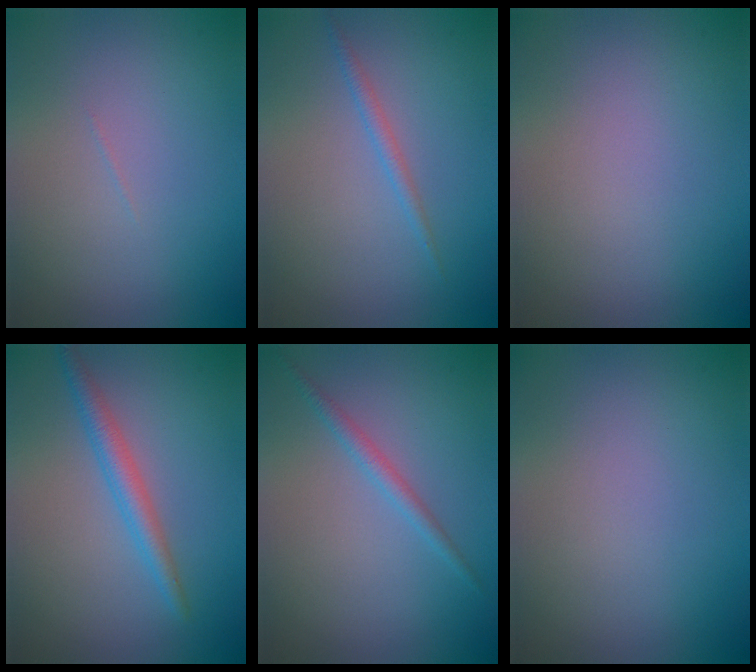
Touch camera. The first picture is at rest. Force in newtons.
{"total": 1.1, "press": 1.1, "slide": 0.0}
{"total": 0.0}
{"total": 2.4, "press": 2.4, "slide": 0.1}
{"total": 1.4, "press": 1.4, "slide": 0.1}
{"total": 0.0}